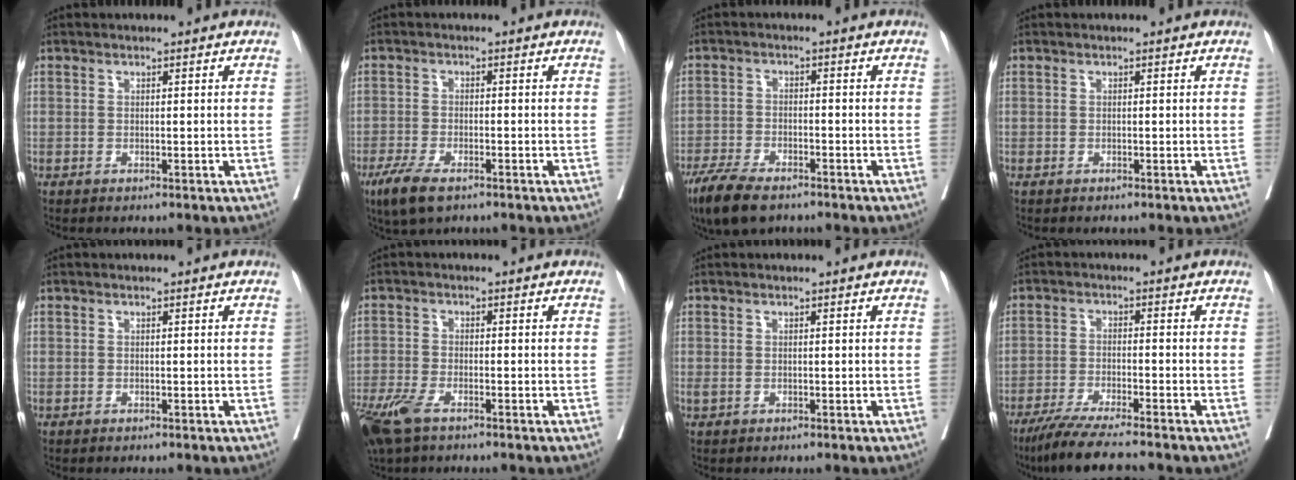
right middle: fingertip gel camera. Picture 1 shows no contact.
{"total": 3.0, "force": [-1.9, 1.1, 2.0], "torque": [-0.044, -0.005, -0.031]}
{"total": 8.4, "force": [-6.3, 2.5, 5.0], "torque": [-0.094, -0.017, -0.109]}
{"total": 0.0}
{"total": 0.0}
{"total": 7.8, "force": [-5.3, 2.8, 4.9], "torque": [-0.101, -0.016, -0.100]}
{"total": 0.6, "force": [0.0, 0.2, 0.5], "torque": [-0.019, -0.002, 0.004]}
{"total": 9.1, "force": [-7.7, -0.5, 4.9], "torque": [-0.075, -0.030, -0.128]}